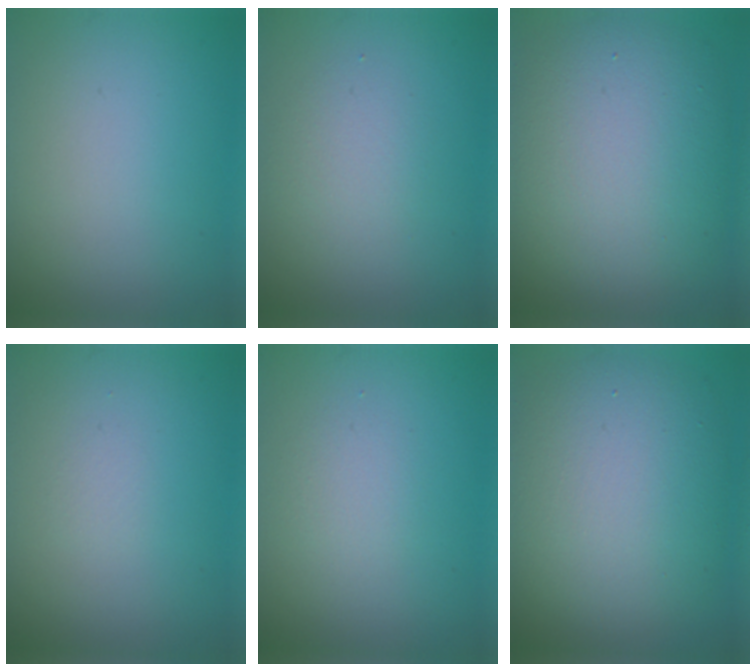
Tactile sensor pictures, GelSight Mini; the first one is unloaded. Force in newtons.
{"total": 2.2, "press": 2.2, "slide": 0.1}
{"total": 11.6, "press": 11.6, "slide": 0.5}
{"total": 0.5, "press": 0.5, "slide": 0.1}
{"total": 1.5, "press": 1.5, "slide": 0.1}
{"total": 10.7, "press": 10.7, "slide": 0.7}